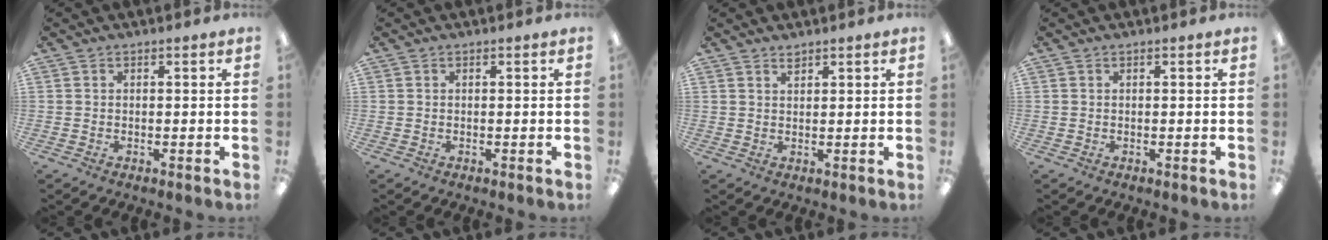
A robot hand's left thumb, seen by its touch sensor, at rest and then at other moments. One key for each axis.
{"total": 0.0}
{"total": 1.4, "fx": 1.4, "fy": 0.4, "fz": 0.3, "tx": -0.001, "ty": -0.004, "tz": 0.024}
{"total": 0.0}